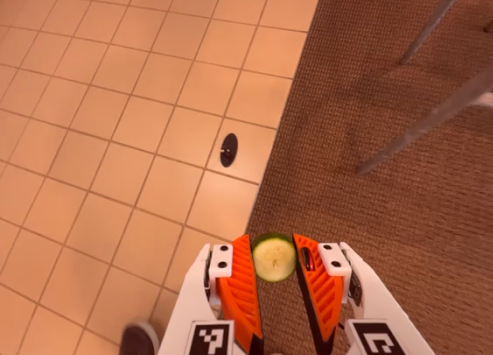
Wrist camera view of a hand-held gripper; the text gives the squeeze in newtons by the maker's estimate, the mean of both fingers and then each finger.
{"total": 7.9, "left": 7.4, "right": 8.3}